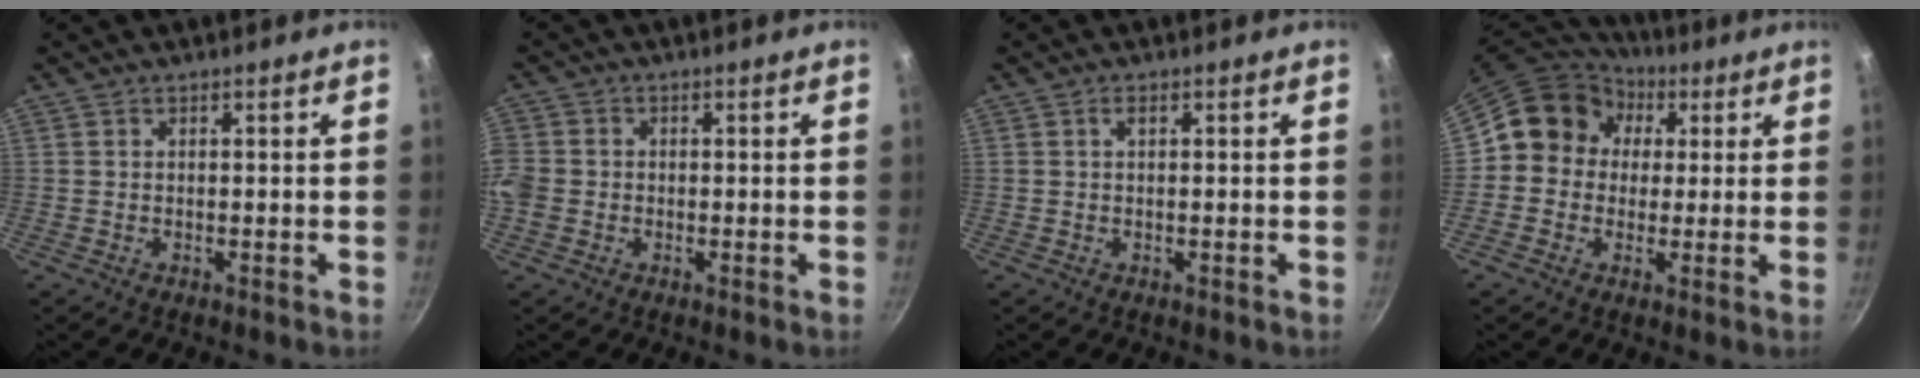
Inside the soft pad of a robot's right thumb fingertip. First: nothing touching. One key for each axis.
{"total": 5.7, "fx": -1.2, "fy": 4.9, "fz": 2.8, "tx": -0.061, "ty": 0.005, "tz": -0.032}
{"total": 1.1, "fx": 0.2, "fy": 0.4, "fz": 1.0, "tx": -0.021, "ty": 0.004, "tz": 0.001}
{"total": 11.8, "fx": 2.3, "fy": 10.7, "fz": 4.5, "tx": -0.041, "ty": 0.023, "tz": 0.019}